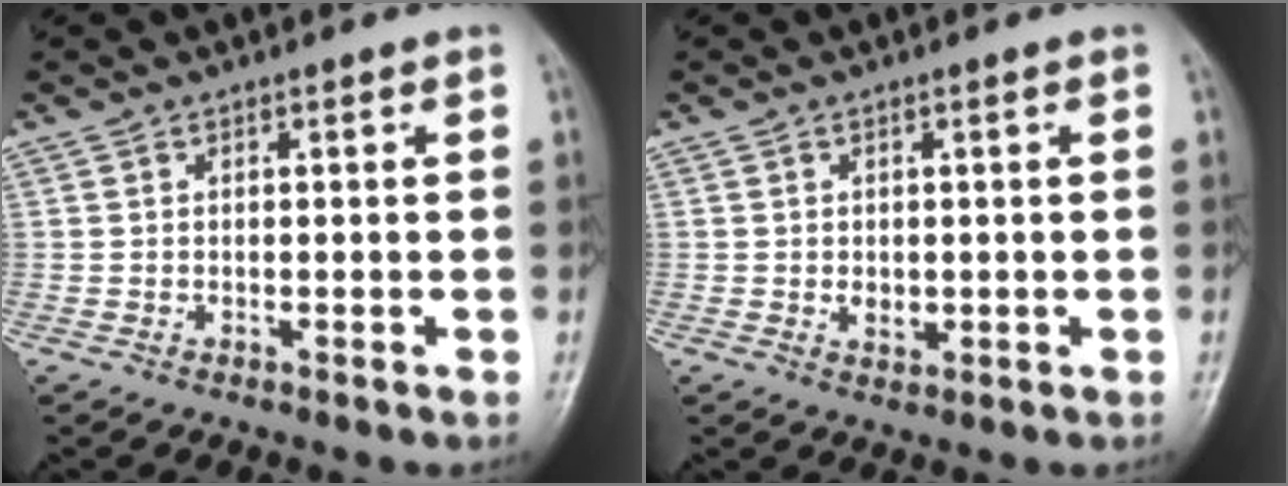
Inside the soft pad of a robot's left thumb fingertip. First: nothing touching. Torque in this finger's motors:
{"motor_torque": [-0.02, 0.04, 0.15, -0.07, 0.00]}